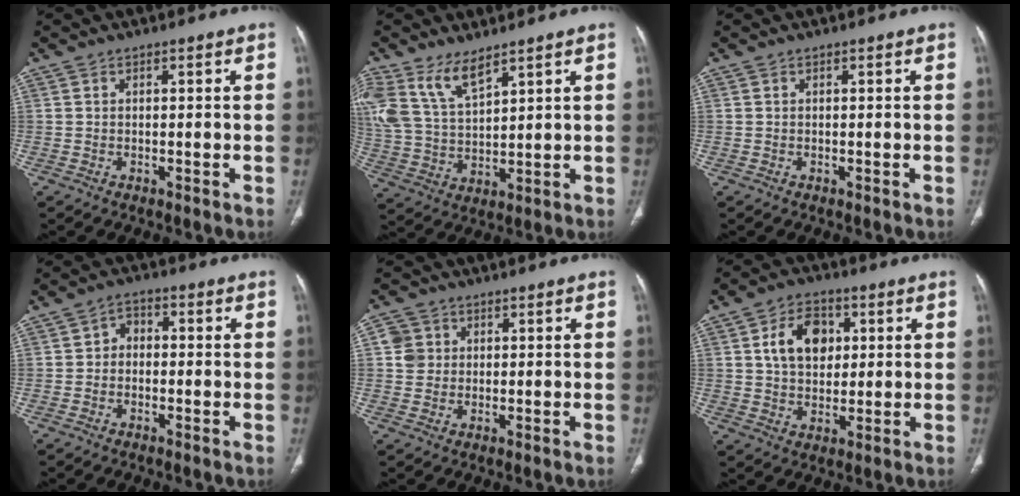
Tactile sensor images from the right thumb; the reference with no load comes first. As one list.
[{"total": 10.2, "force": [6.9, 4.3, 6.2], "torque": [-0.124, -0.024, 0.155]}, {"total": 0.0}, {"total": 3.2, "force": [-0.4, 2.6, 1.9], "torque": [-0.013, 0.015, -0.020]}, {"total": 4.0, "force": [0.8, 3.8, 0.8], "torque": [0.007, 0.002, 0.012]}, {"total": 10.0, "force": [2.6, 7.1, 6.5], "torque": [-0.079, -0.002, 0.045]}]